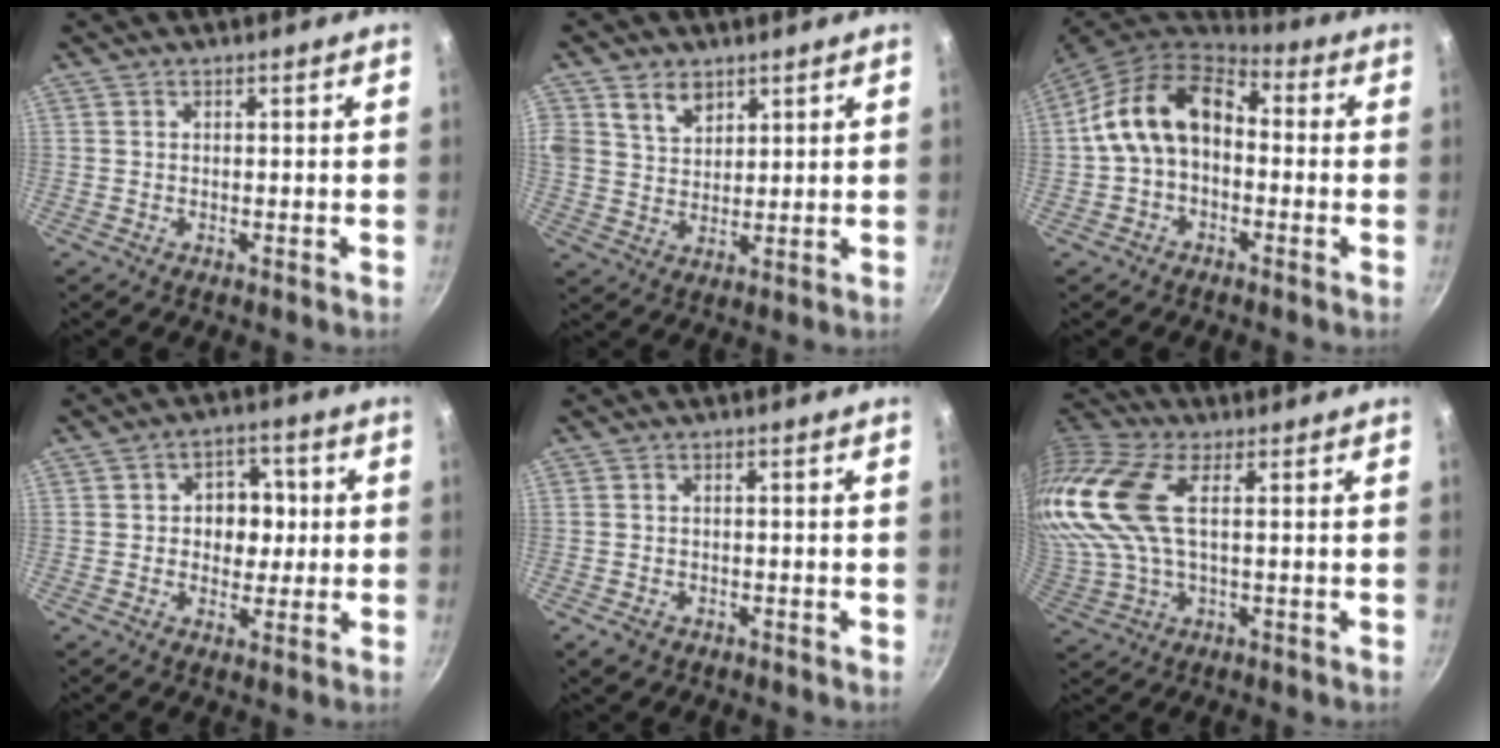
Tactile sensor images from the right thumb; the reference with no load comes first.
{"total": 6.9, "force": [3.7, 4.8, 3.2], "torque": [-0.039, -0.015, 0.072]}
{"total": 13.6, "force": [-0.1, 9.5, 9.8], "torque": [-0.145, 0.042, -0.020]}
{"total": 7.8, "force": [0.6, 6.2, 4.7], "torque": [-0.017, 0.006, 0.002]}
{"total": 2.6, "force": [-1.3, 1.9, 1.2], "torque": [-0.022, 0.007, -0.016]}
{"total": 17.8, "force": [3.3, 9.2, 14.9], "torque": [-0.327, 0.017, 0.059]}